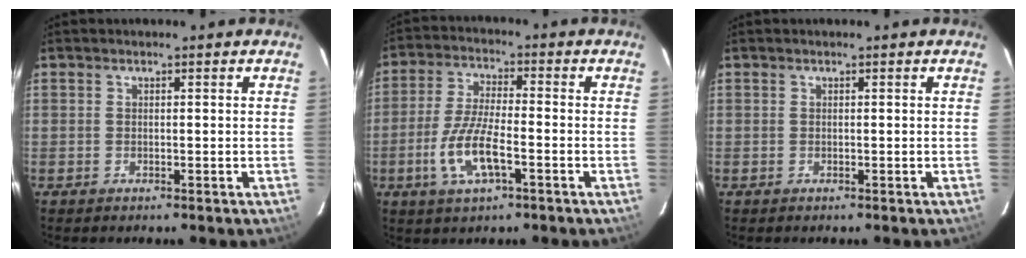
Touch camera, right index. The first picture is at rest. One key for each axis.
{"total": 9.9, "fx": -3.6, "fy": 2.8, "fz": 8.7, "tx": -0.184, "ty": -0.004, "tz": -0.071}
{"total": 0.0}